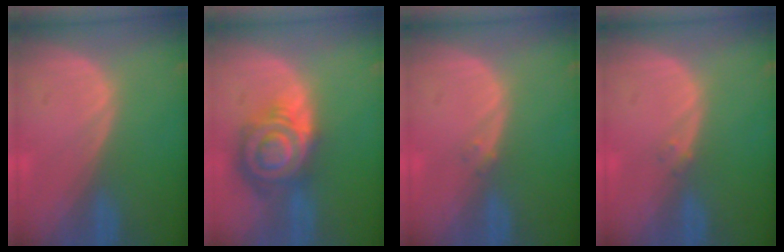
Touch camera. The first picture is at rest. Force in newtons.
{"total": 8.9, "press": 8.9, "slide": 0.6}
{"total": 1.0, "press": 0.9, "slide": 0.4}
{"total": 1.0, "press": 0.9, "slide": 0.4}